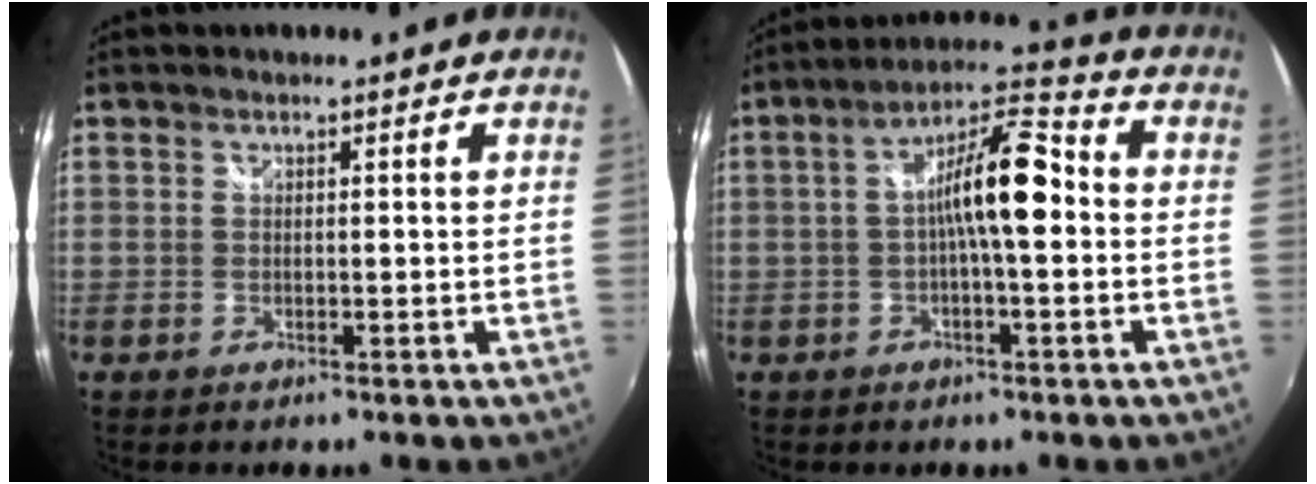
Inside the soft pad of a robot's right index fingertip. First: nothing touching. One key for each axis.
{"total": 10.6, "fx": -0.5, "fy": 2.4, "fz": 10.3, "tx": -0.173, "ty": 0.029, "tz": -0.013}